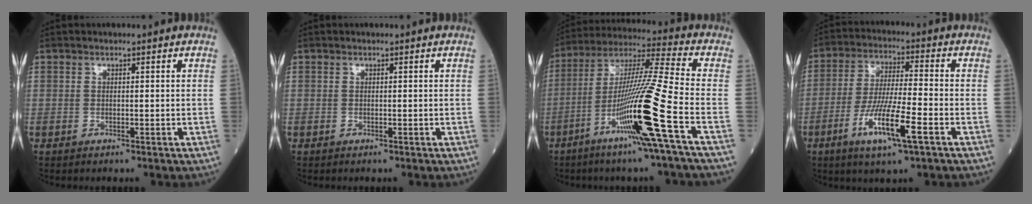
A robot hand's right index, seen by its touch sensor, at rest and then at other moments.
{"total": 0.0}
{"total": 17.1, "force": [-6.6, -2.1, 15.7], "torque": [-0.299, -0.017, -0.126]}
{"total": 11.0, "force": [-4.7, 0.7, 9.9], "torque": [-0.193, -0.016, -0.087]}